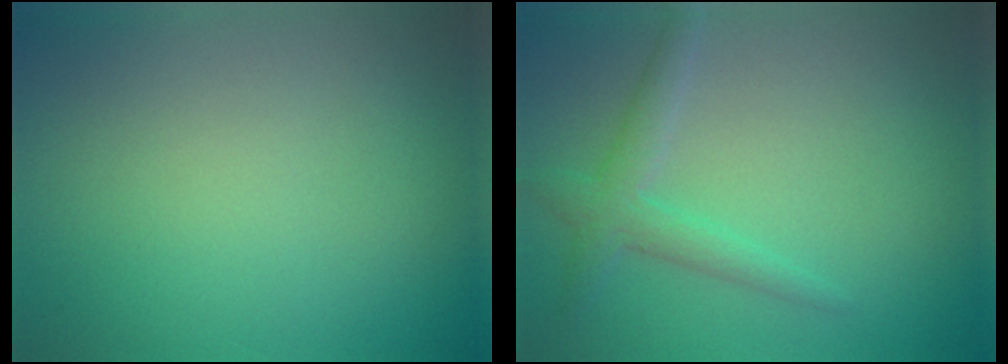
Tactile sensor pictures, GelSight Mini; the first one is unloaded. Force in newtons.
{"total": 2.4, "press": 2.4, "slide": 0.1}